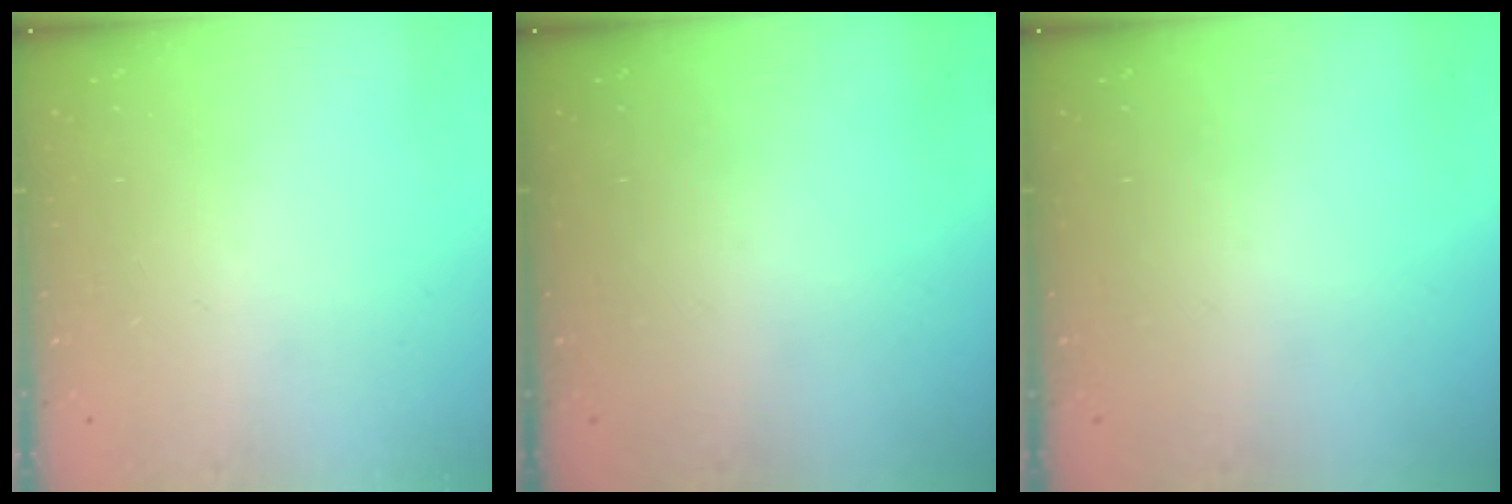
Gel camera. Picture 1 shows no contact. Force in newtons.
{"total": 0.0}
{"total": 0.0}